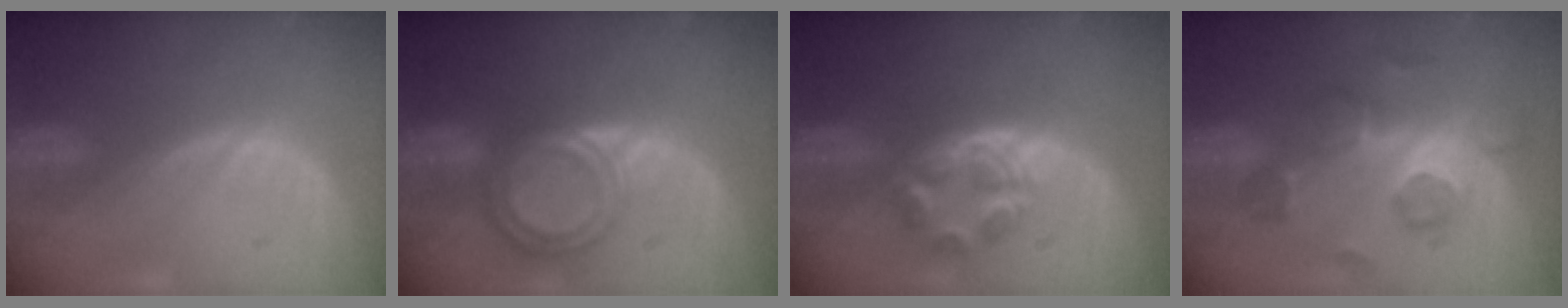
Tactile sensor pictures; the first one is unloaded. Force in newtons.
{"total": 6.8, "press": 6.1, "slide": 3.1}
{"total": 6.1, "press": 5.1, "slide": 3.3}
{"total": 7.8, "press": 7.3, "slide": 2.8}